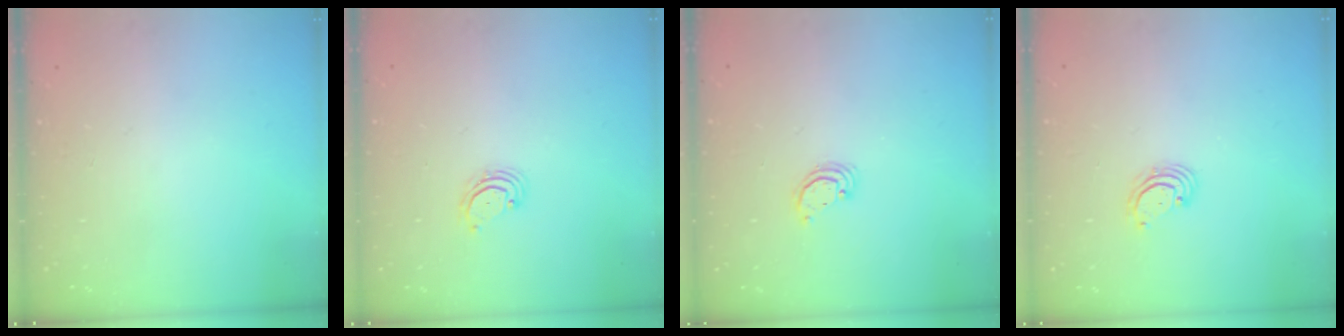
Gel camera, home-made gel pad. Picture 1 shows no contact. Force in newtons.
{"total": 3.1, "press": 3.1, "slide": 0.4}
{"total": 2.8, "press": 2.8, "slide": 0.2}
{"total": 2.5, "press": 2.5, "slide": 0.3}